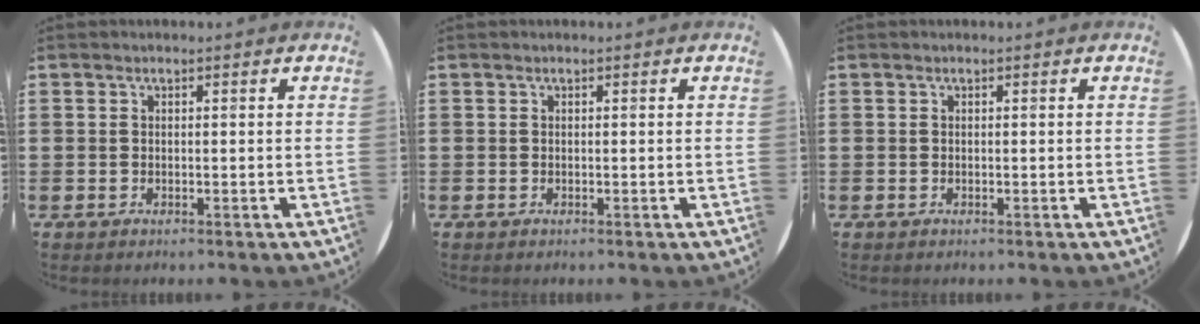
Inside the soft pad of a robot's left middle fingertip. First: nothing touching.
{"total": 0.0}
{"total": 0.0}